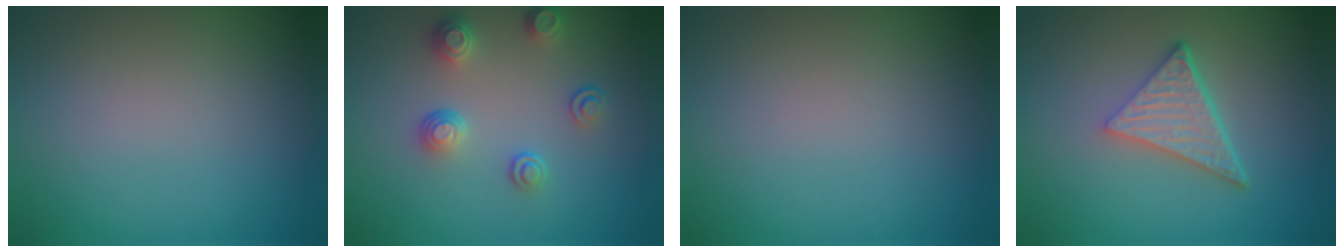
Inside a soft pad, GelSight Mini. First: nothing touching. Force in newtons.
{"total": 2.9, "press": 2.6, "slide": 1.4}
{"total": 0.0}
{"total": 4.7, "press": 3.4, "slide": 3.3}